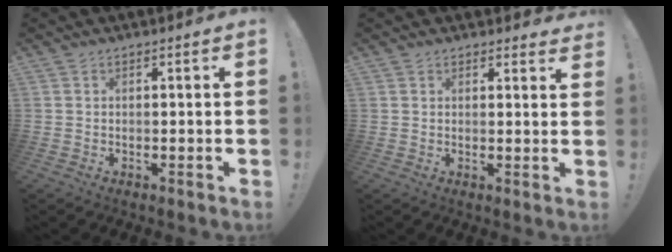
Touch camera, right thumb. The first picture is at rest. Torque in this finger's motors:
{"motor_torque": [-0.91, 0.91, 0.19, 0.37, 0.00]}